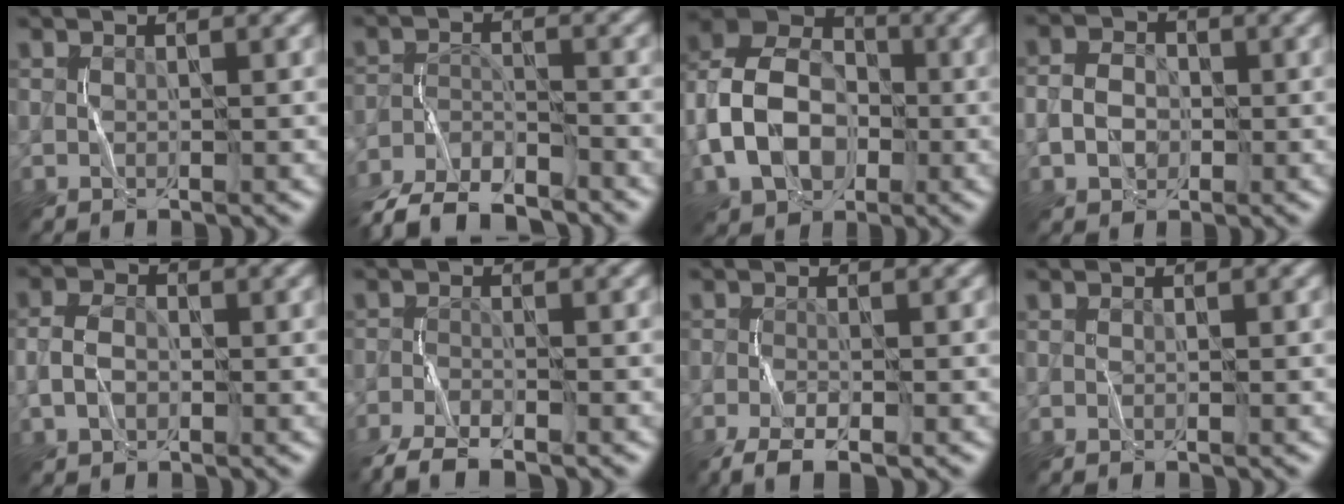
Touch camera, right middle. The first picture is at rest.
{"total": 7.3, "force": [-6.7, 1.6, 2.4], "torque": [-0.041, -0.008, -0.130]}
{"total": 8.9, "force": [-2.3, 6.6, 5.6], "torque": [-0.117, 0.004, -0.053]}
{"total": 2.6, "force": [-0.7, 2.1, 1.4], "torque": [-0.023, 0.000, -0.017]}
{"total": 2.2, "force": [-0.7, 1.5, 1.5], "torque": [-0.031, 0.002, -0.017]}
{"total": 4.3, "force": [-3.7, 0.8, 1.9], "torque": [-0.035, -0.016, -0.078]}
{"total": 3.0, "force": [-2.0, 0.7, 2.1], "torque": [-0.041, -0.005, -0.038]}
{"total": 0.0}